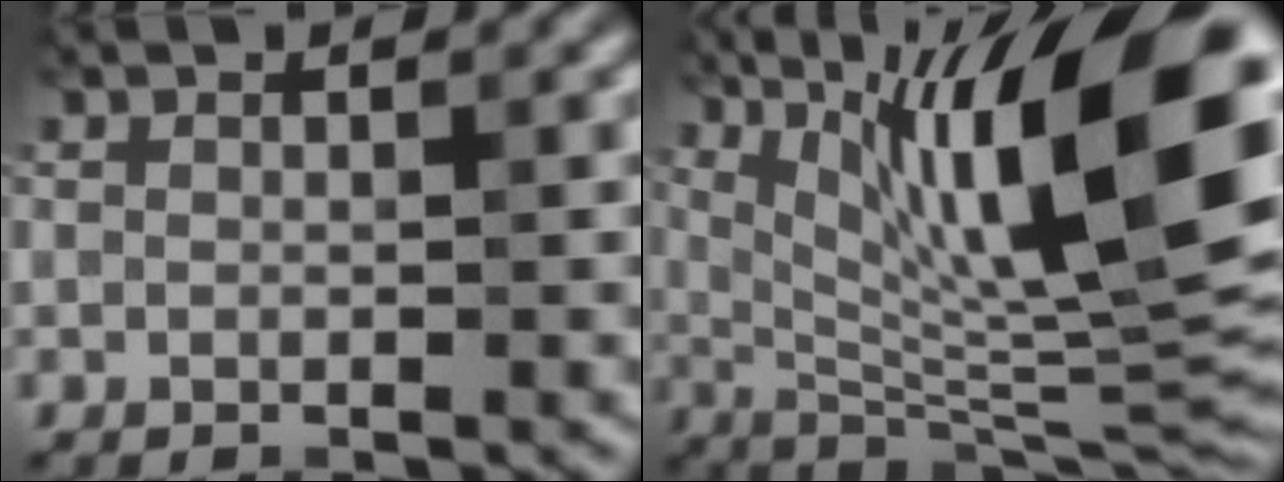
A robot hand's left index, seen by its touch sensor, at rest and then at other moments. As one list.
[{"total": 16.7, "force": [5.8, 4.8, 14.9], "torque": [-0.229, 0.001, 0.101]}]